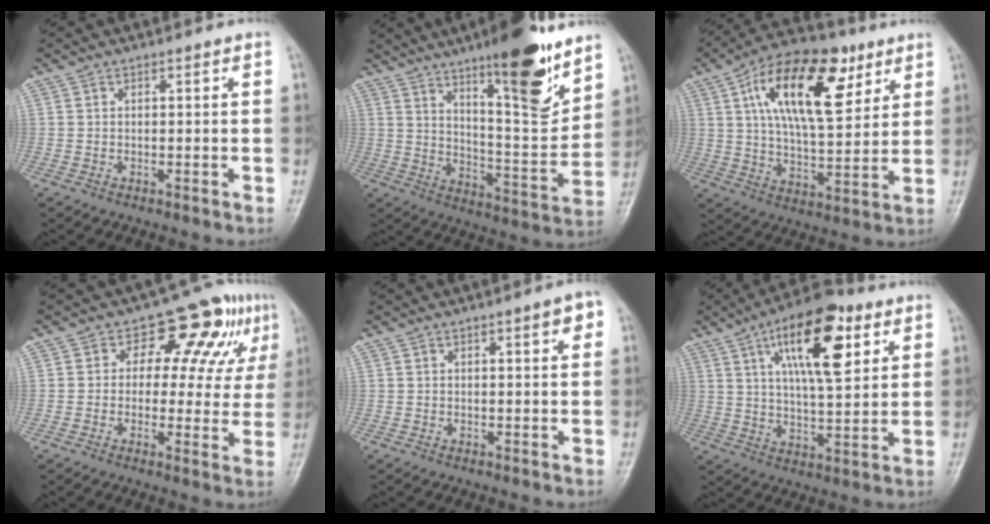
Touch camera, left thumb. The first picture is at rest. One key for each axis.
{"total": 18.6, "fx": 12.0, "fy": 4.2, "fz": 13.6, "tx": -0.170, "ty": -0.078, "tz": 0.191}
{"total": 20.5, "fx": 8.4, "fy": 9.7, "fz": 16.0, "tx": -0.235, "ty": -0.018, "tz": 0.137}
{"total": 12.4, "fx": 5.2, "fy": 7.4, "fz": 8.5, "tx": -0.054, "ty": -0.001, "tz": 0.060}
{"total": 3.2, "fx": 1.4, "fy": 0.9, "fz": 2.8, "tx": -0.029, "ty": 0.000, "tz": 0.015}
{"total": 17.2, "fx": 7.3, "fy": 6.6, "fz": 14.1, "tx": -0.200, "ty": -0.019, "tz": 0.115}